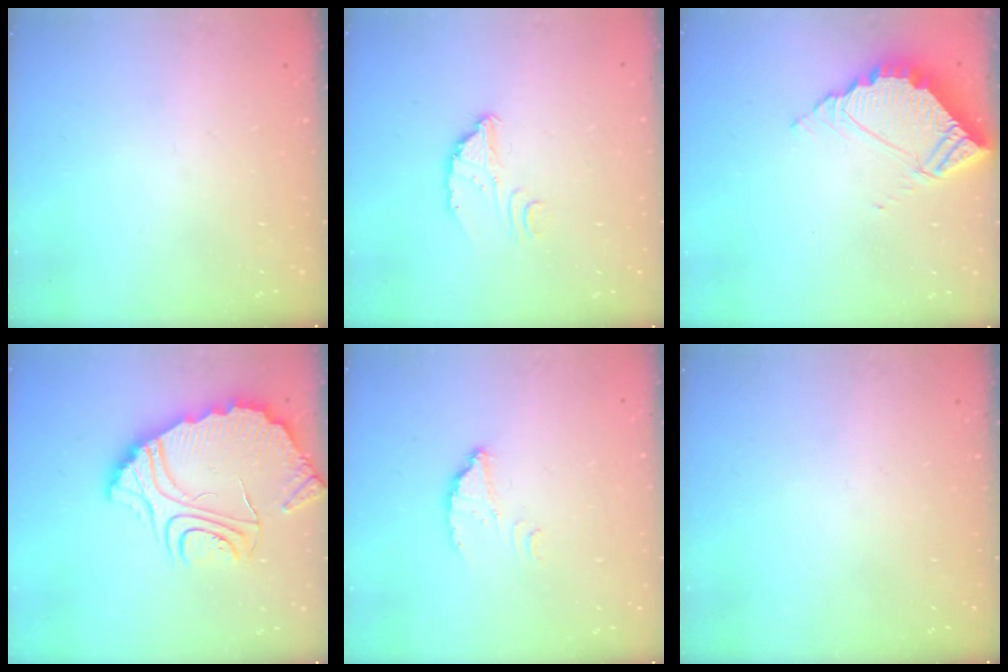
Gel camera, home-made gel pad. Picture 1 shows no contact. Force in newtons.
{"total": 2.9, "press": 2.9, "slide": 0.2}
{"total": 7.4, "press": 7.4, "slide": 0.2}
{"total": 12.4, "press": 12.4, "slide": 1.2}
{"total": 2.6, "press": 2.6, "slide": 0.2}
{"total": 0.0}